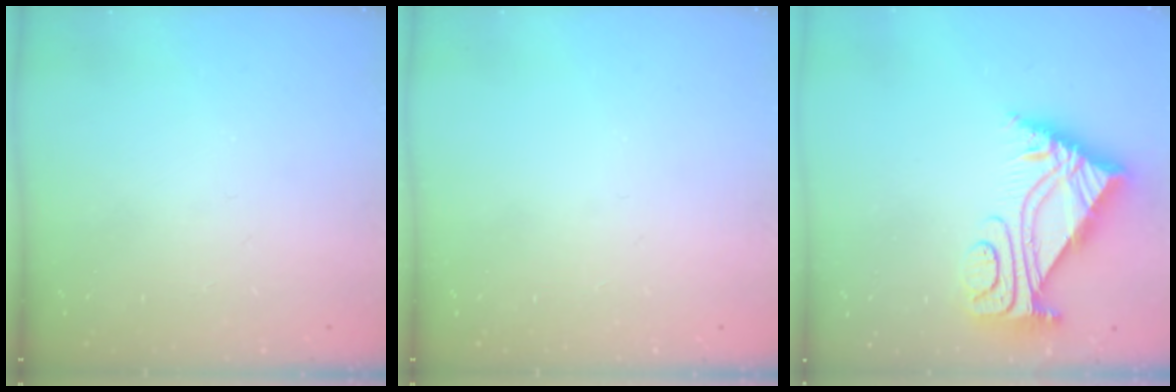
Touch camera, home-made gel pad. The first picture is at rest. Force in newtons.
{"total": 0.0}
{"total": 8.2, "press": 8.2, "slide": 0.8}